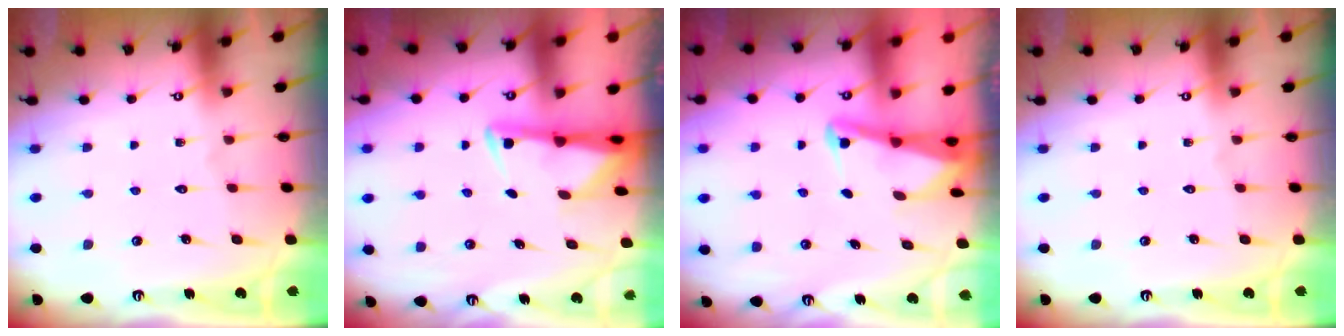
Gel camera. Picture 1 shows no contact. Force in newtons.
{"total": 2.7, "press": 2.6, "slide": 0.7}
{"total": 2.6, "press": 2.5, "slide": 0.6}
{"total": 0.0}